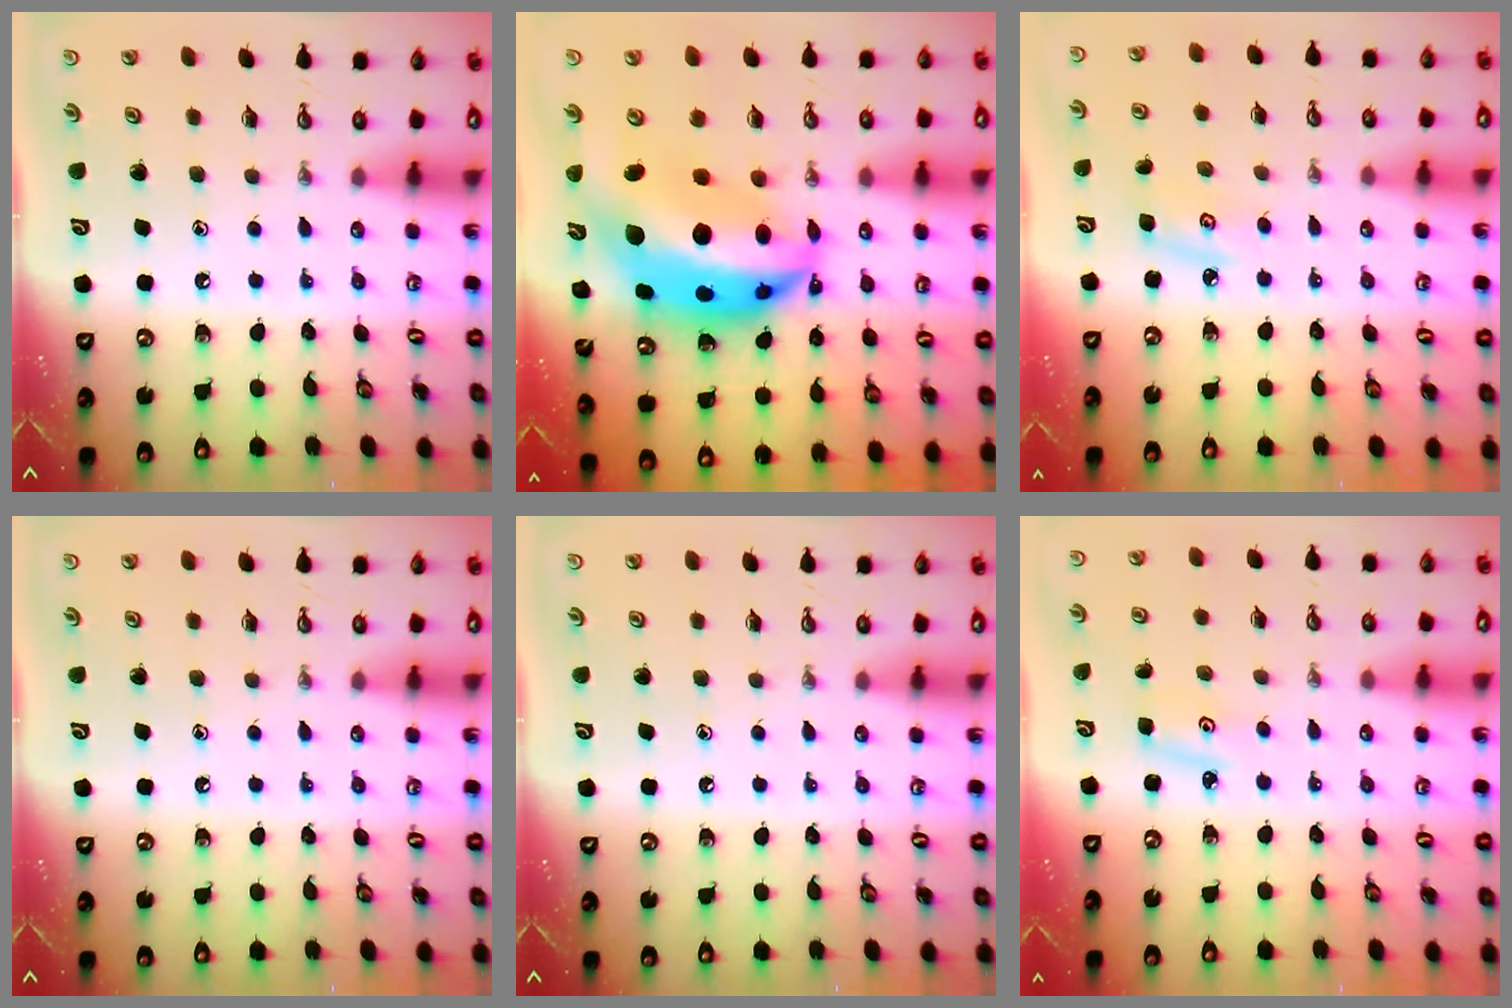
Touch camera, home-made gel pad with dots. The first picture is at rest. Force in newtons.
{"total": 19.4, "press": 19.4, "slide": 1.6}
{"total": 4.9, "press": 4.8, "slide": 0.6}
{"total": 0.0}
{"total": 0.0}
{"total": 2.9, "press": 2.9, "slide": 0.3}